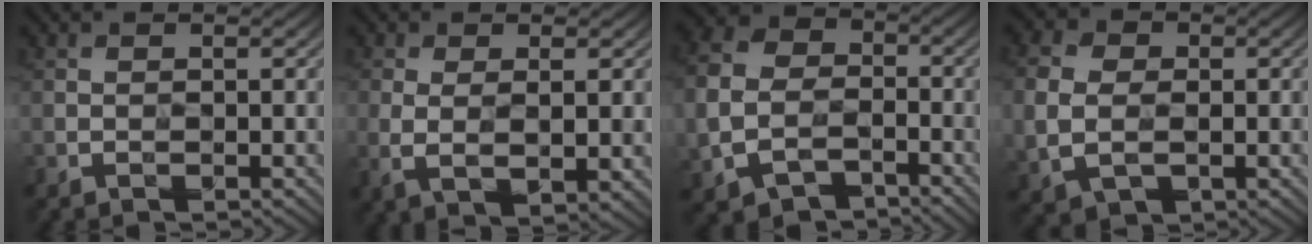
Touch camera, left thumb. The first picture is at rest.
{"total": 4.5, "force": [0.3, 1.5, 4.3], "torque": [-0.094, -0.011, 0.010]}
{"total": 8.6, "force": [-3.4, 6.6, 4.4], "torque": [-0.130, -0.023, -0.073]}
{"total": 6.9, "force": [0.0, 5.8, 3.8], "torque": [-0.112, 0.004, -0.015]}